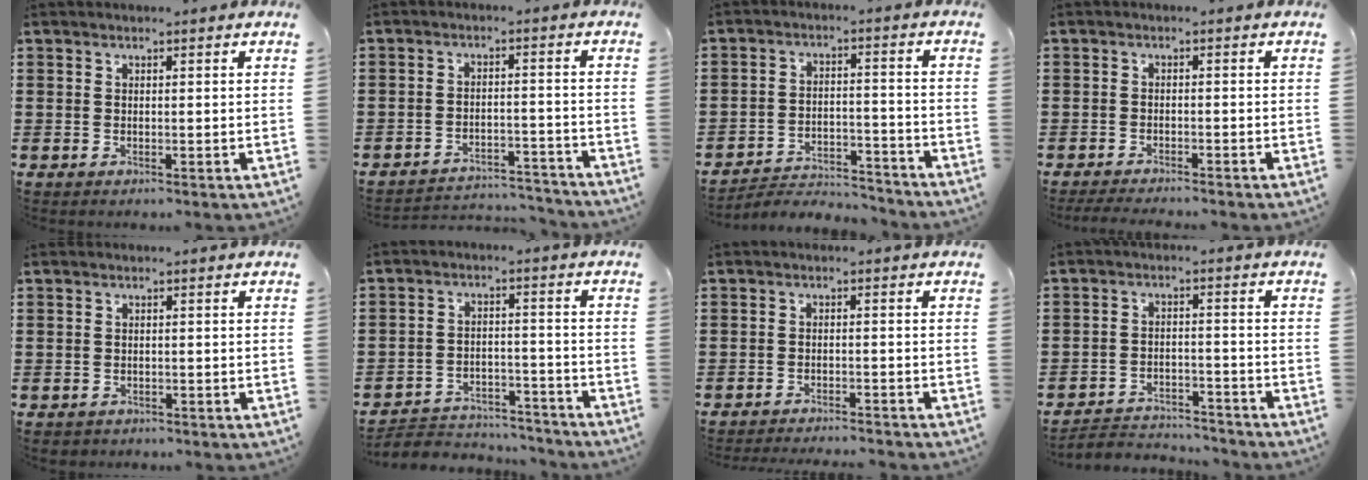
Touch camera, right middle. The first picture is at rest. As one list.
[{"total": 3.9, "force": [-3.9, 0.5, 0.2], "torque": [-0.008, 0.002, -0.083]}, {"total": 4.2, "force": [-4.1, 0.9, 0.2], "torque": [-0.009, 0.007, -0.086]}, {"total": 2.3, "force": [-2.3, 0.2, 0.1], "torque": [-0.012, -0.004, -0.051]}, {"total": 0.8, "force": [-0.7, 0.4, 0.0], "torque": [-0.002, 0.000, -0.015]}, {"total": 4.5, "force": [-4.3, 1.3, 0.1], "torque": [-0.005, 0.011, -0.089]}, {"total": 2.4, "force": [-2.4, -0.2, 0.0], "torque": [-0.005, 0.000, -0.049]}, {"total": 3.6, "force": [-3.5, 0.8, 0.1], "torque": [-0.009, 0.003, -0.074]}]